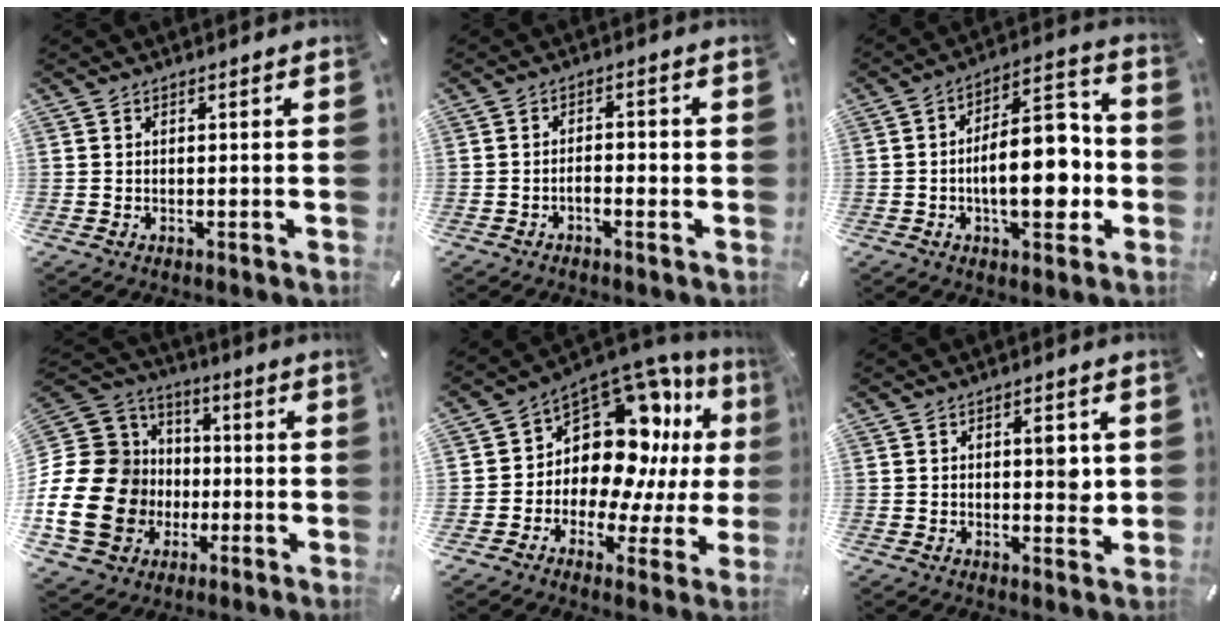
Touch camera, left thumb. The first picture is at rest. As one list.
[{"total": 2.7, "force": [-1.6, 0.8, 1.9], "torque": [-0.032, 0.008, -0.031]}, {"total": 15.7, "force": [-2.2, 7.6, 13.6], "torque": [-0.191, 0.004, -0.040]}, {"total": 24.2, "force": [-4.9, 20.5, 11.8], "torque": [-0.252, 0.018, -0.055]}, {"total": 16.2, "force": [5.9, 11.2, 10.1], "torque": [-0.155, -0.071, 0.102]}, {"total": 5.0, "force": [1.1, 2.5, 4.2], "torque": [-0.045, -0.009, 0.009]}]